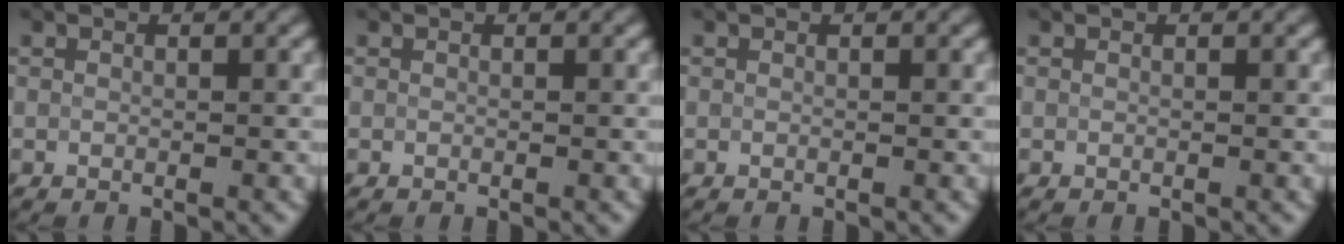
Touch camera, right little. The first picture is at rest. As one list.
[{"total": 0.0}, {"total": 0.0}, {"total": 0.0}]